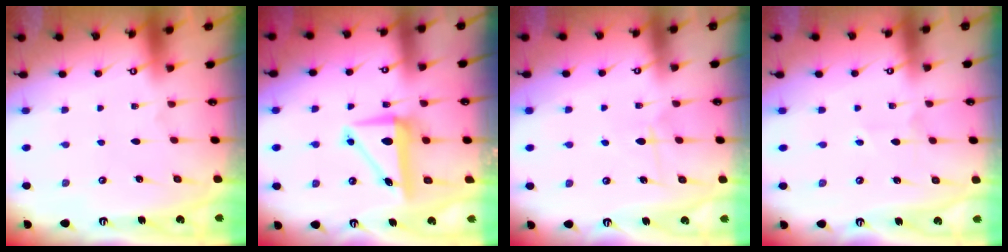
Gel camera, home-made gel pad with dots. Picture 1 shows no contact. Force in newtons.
{"total": 7.5, "press": 7.3, "slide": 1.5}
{"total": 5.2, "press": 5.1, "slide": 0.6}
{"total": 2.5, "press": 2.4, "slide": 0.6}